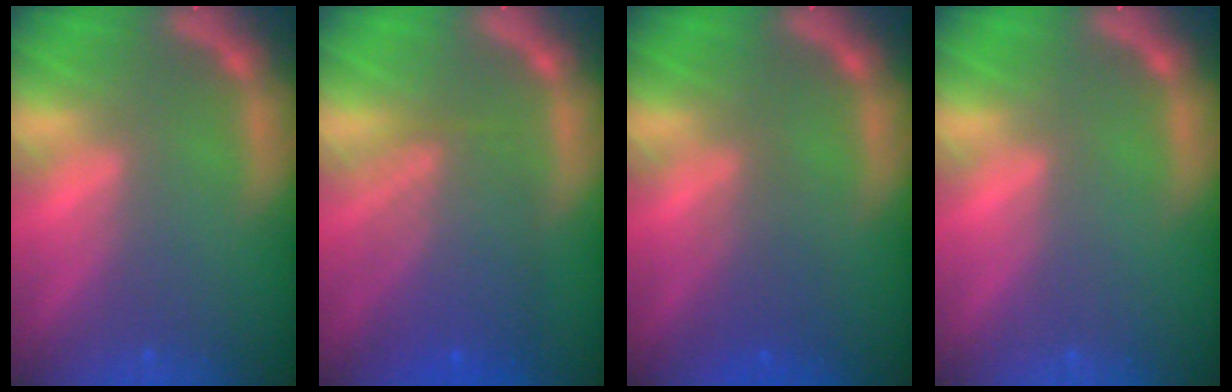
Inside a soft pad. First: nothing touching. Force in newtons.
{"total": 6.5}
{"total": 2.5}
{"total": 0.0}